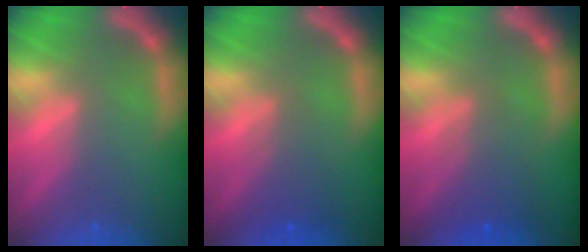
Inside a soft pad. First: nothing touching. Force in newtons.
{"total": 2.9}
{"total": 3.4}